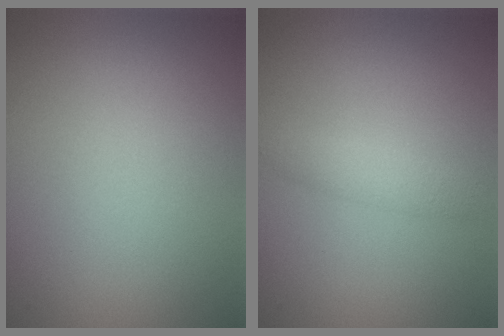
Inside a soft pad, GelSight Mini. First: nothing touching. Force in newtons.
{"total": 1.5, "press": 1.5, "slide": 0.0}